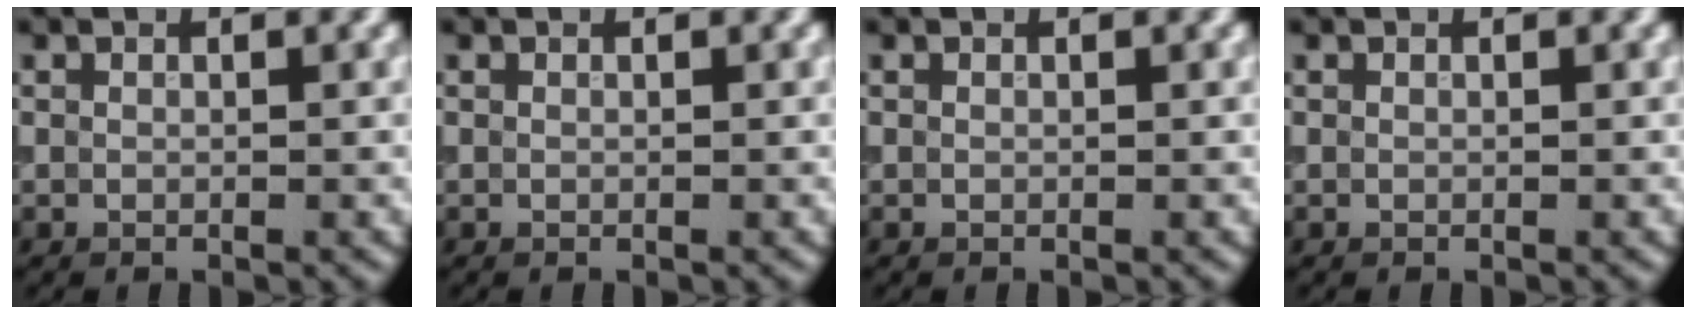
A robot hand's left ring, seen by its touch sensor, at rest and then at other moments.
{"total": 0.0}
{"total": 0.0}
{"total": 0.0}